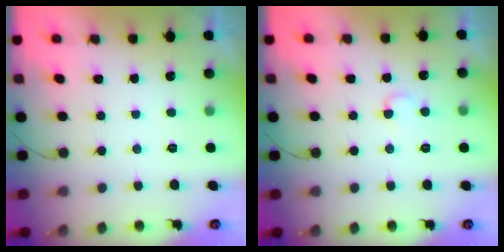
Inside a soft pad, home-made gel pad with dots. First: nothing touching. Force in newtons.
{"total": 4.0, "press": 3.9, "slide": 0.4}